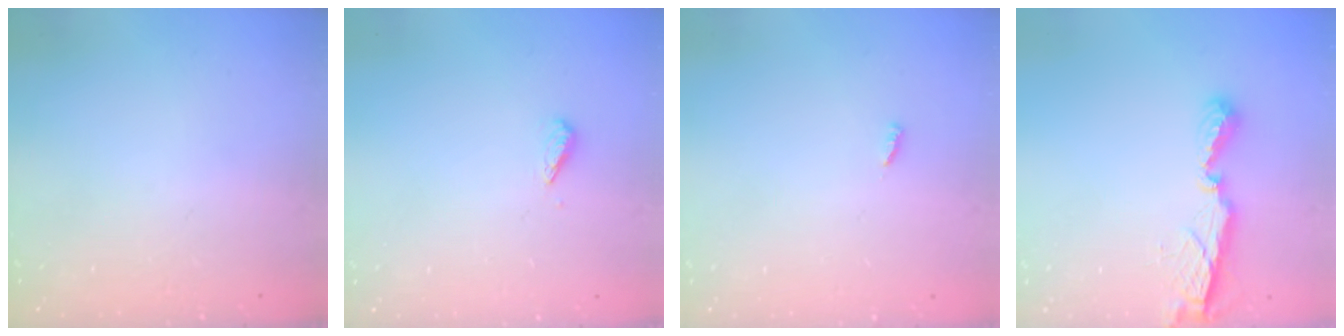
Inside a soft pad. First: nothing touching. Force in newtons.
{"total": 3.0, "press": 2.9, "slide": 0.6}
{"total": 3.0, "press": 3.0, "slide": 0.0}
{"total": 7.5, "press": 7.5, "slide": 0.5}